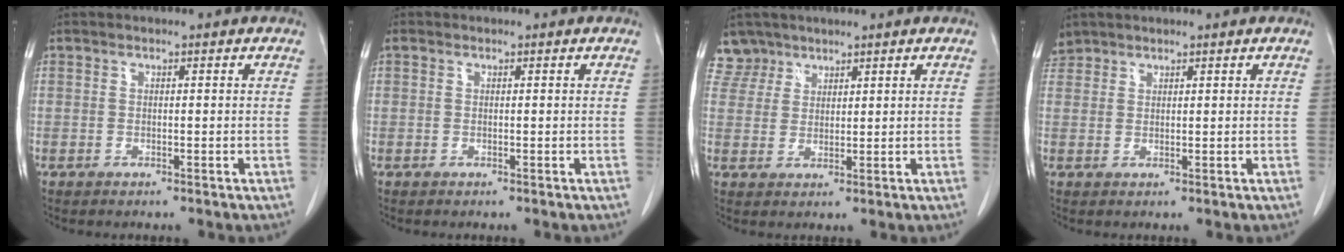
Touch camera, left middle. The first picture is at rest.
{"total": 0.0}
{"total": 3.7, "force": [3.0, 2.0, -0.7], "torque": [0.020, 0.003, 0.059]}
{"total": 2.3, "force": [2.1, 1.0, -0.2], "torque": [0.003, 0.012, 0.042]}